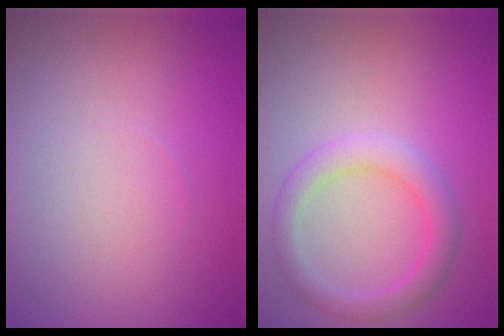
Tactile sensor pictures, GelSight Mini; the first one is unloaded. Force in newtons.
{"total": 3.0, "press": 3.0, "slide": 0.2}